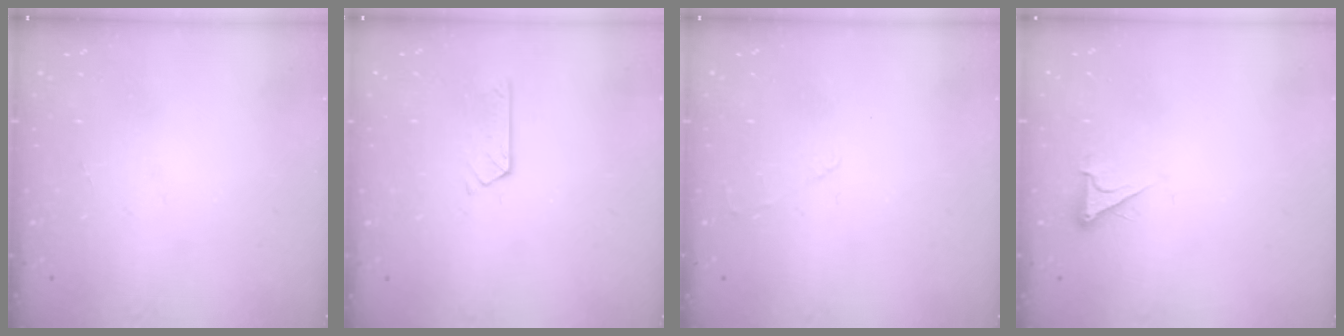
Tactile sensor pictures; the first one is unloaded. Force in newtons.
{"total": 4.5, "press": 4.4, "slide": 0.4}
{"total": 2.4, "press": 2.4, "slide": 0.4}
{"total": 3.9, "press": 3.8, "slide": 0.8}